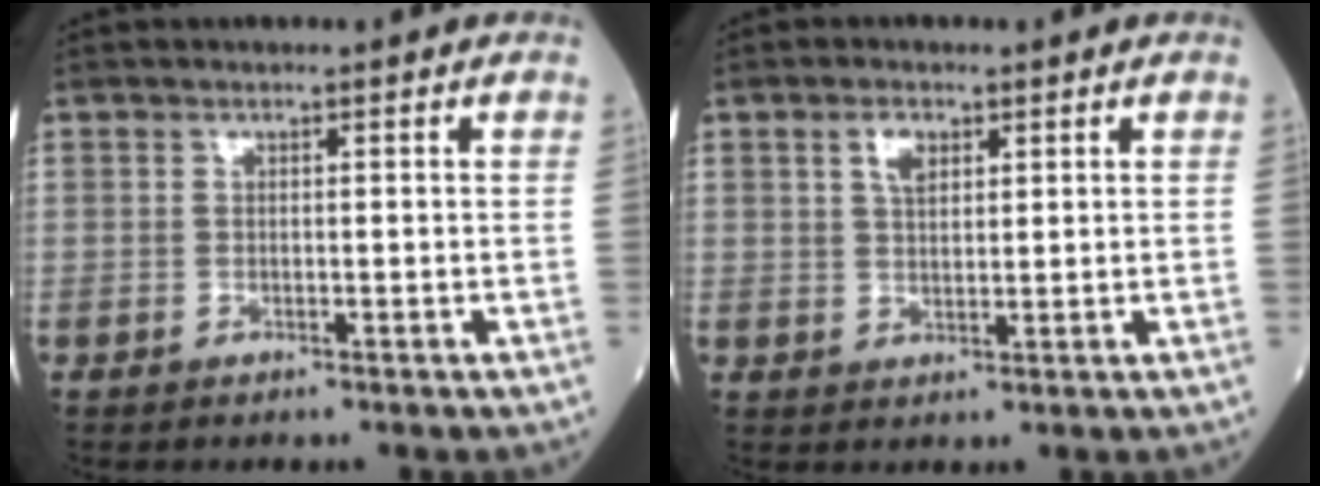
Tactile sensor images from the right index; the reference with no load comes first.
{"total": 3.2, "force": [1.6, 1.6, 2.3], "torque": [-0.045, 0.005, 0.030]}